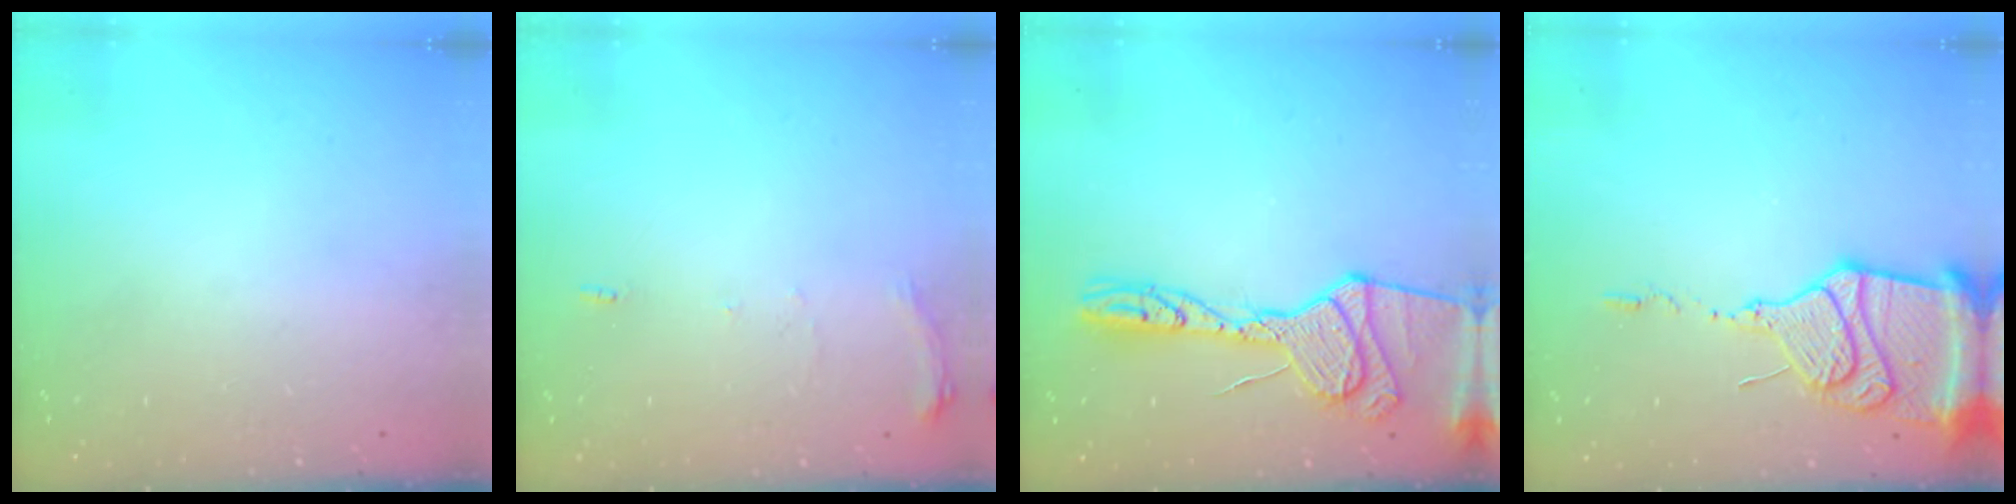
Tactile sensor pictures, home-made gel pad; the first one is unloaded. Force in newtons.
{"total": 5.7, "press": 5.7, "slide": 0.8}
{"total": 18.9, "press": 18.8, "slide": 1.9}
{"total": 16.9, "press": 16.8, "slide": 1.8}